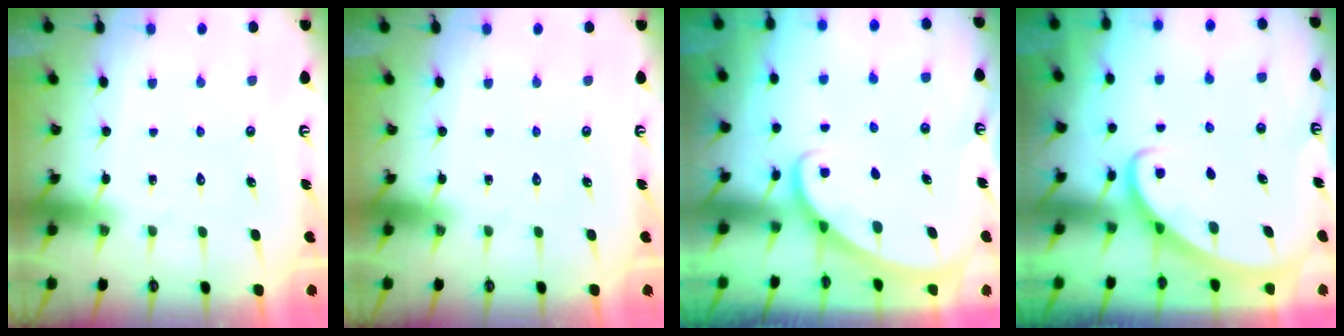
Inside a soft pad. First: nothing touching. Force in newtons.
{"total": 0.0}
{"total": 2.0, "press": 2.0, "slide": 0.1}
{"total": 2.8, "press": 2.8, "slide": 0.2}